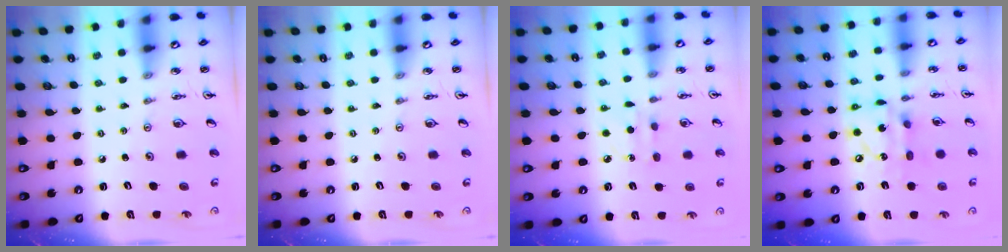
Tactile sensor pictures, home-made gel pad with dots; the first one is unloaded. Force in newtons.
{"total": 0.0}
{"total": 6.2, "press": 6.2, "slide": 0.7}
{"total": 12.6, "press": 12.5, "slide": 1.0}